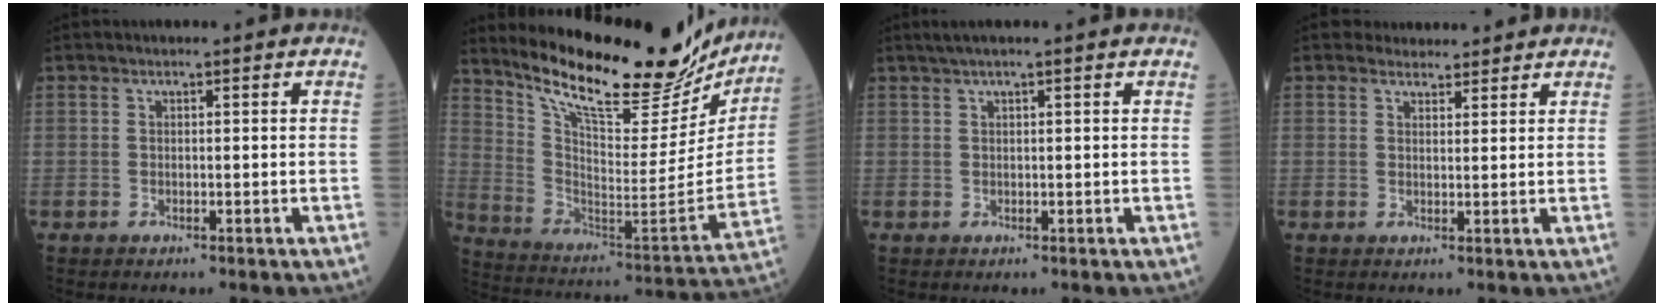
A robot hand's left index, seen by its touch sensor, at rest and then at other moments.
{"total": 25.1, "force": [21.5, 5.5, 11.8], "torque": [-0.192, -0.043, 0.318]}
{"total": 3.0, "force": [2.2, -0.5, 1.9], "torque": [-0.029, 0.025, 0.040]}
{"total": 3.5, "force": [3.2, 1.4, 0.0], "torque": [0.007, 0.008, 0.041]}